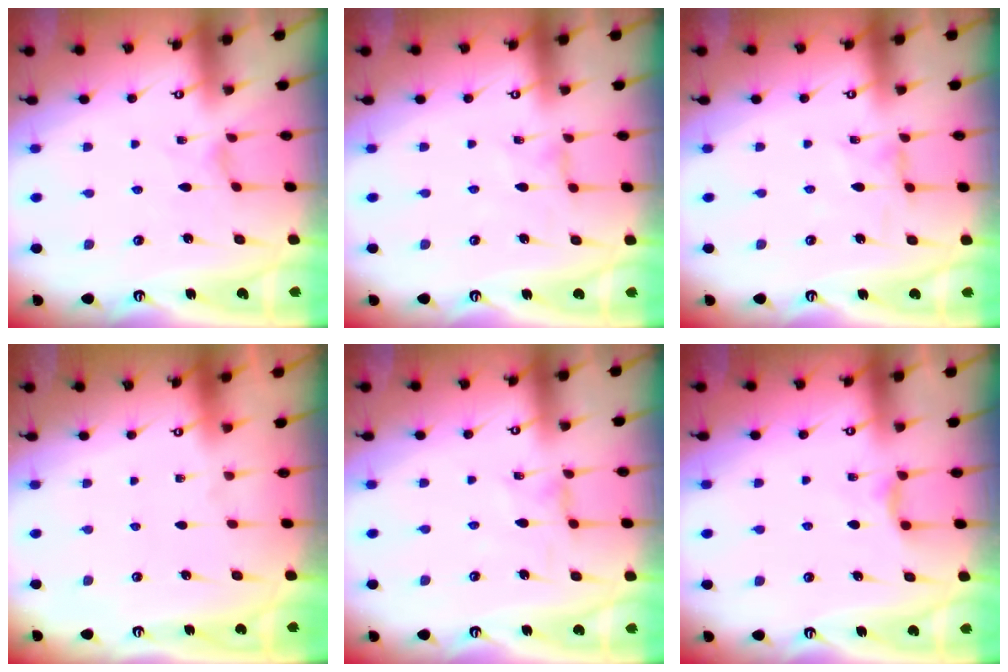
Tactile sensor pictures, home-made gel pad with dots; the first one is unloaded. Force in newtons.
{"total": 0.6, "press": 0.6, "slide": 0.2}
{"total": 1.8, "press": 1.7, "slide": 0.3}
{"total": 0.0}
{"total": 1.0, "press": 0.9, "slide": 0.3}
{"total": 4.0, "press": 4.0, "slide": 0.5}